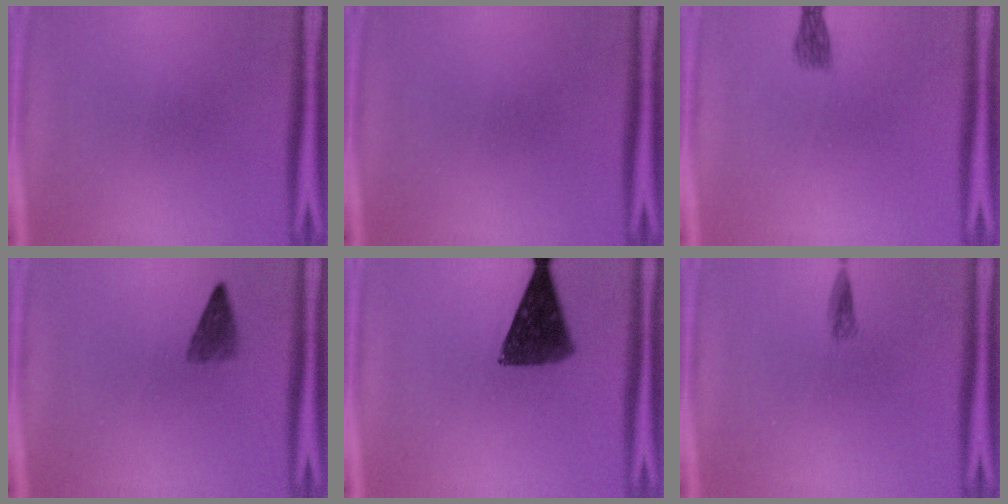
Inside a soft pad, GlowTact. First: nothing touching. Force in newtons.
{"total": 0.0}
{"total": 1.9}
{"total": 2.4}
{"total": 10.4}
{"total": 1.3}